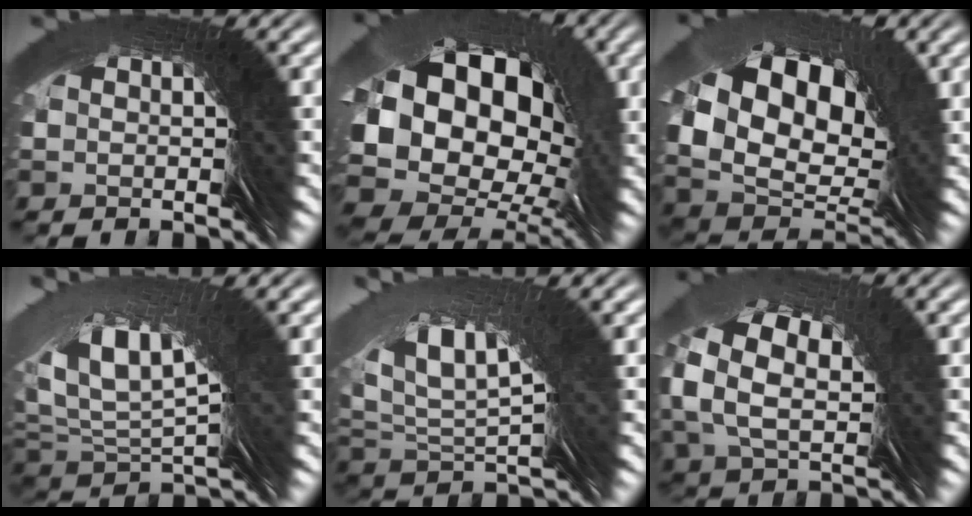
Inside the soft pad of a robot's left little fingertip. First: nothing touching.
{"total": 10.9, "force": [0.3, 9.6, 5.2], "torque": [-0.110, -0.011, -0.004]}
{"total": 7.3, "force": [0.8, 5.6, 4.7], "torque": [-0.076, 0.000, 0.015]}
{"total": 4.2, "force": [2.8, -0.6, 3.1], "torque": [-0.055, 0.040, 0.039]}
{"total": 3.7, "force": [2.6, -0.5, 2.6], "torque": [-0.055, 0.033, 0.038]}
{"total": 2.4, "force": [2.0, 1.3, 0.5], "torque": [-0.024, 0.031, 0.016]}